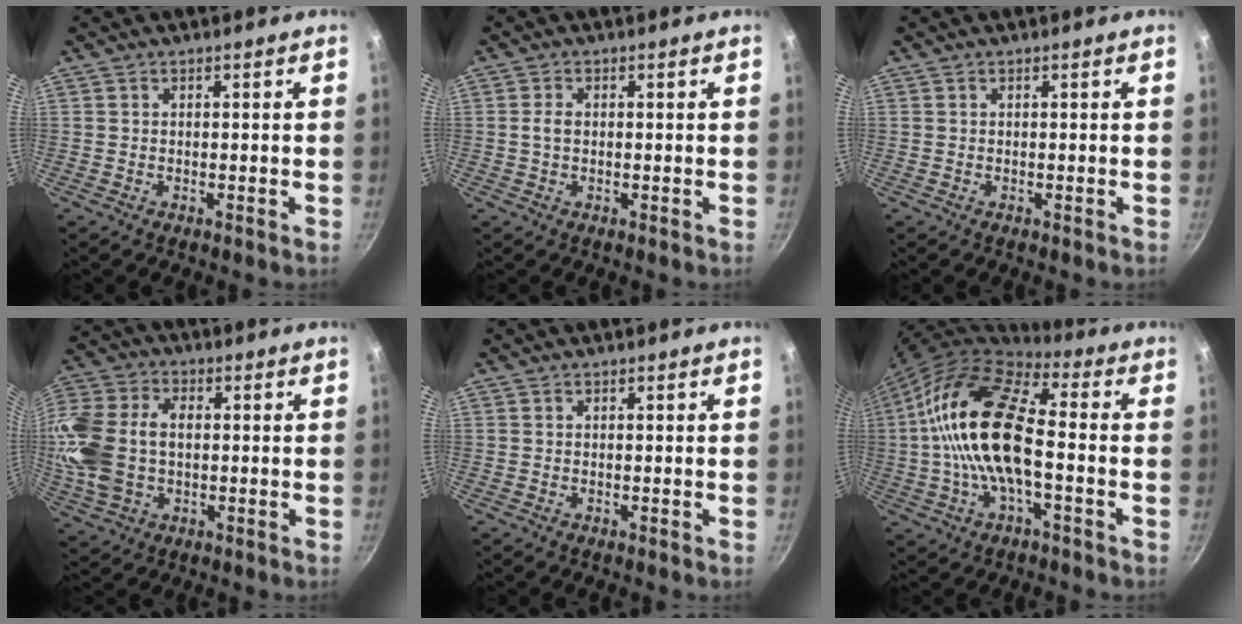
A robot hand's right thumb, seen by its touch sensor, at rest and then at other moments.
{"total": 2.0, "force": [0.0, 1.3, 1.5], "torque": [-0.028, 0.007, -0.001]}
{"total": 0.0}
{"total": 16.7, "force": [0.1, 11.6, 12.1], "torque": [-0.248, 0.028, -0.002]}
{"total": 0.0}
{"total": 18.9, "force": [-0.9, 8.3, 17.0], "torque": [-0.311, 0.035, -0.030]}